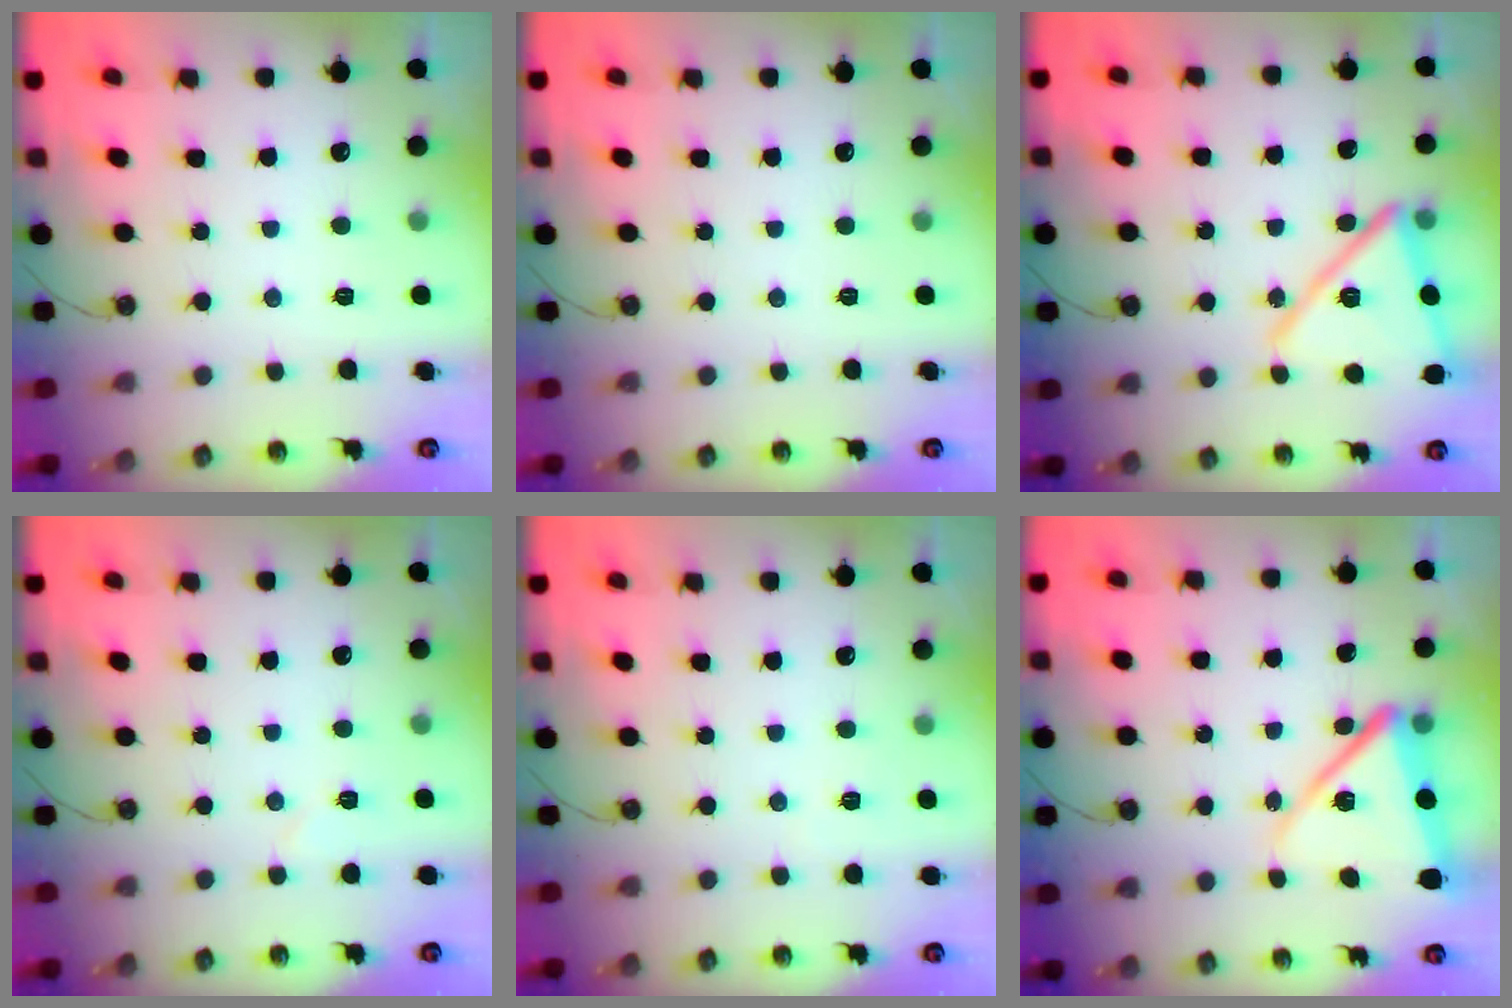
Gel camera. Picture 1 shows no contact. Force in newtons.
{"total": 0.0}
{"total": 17.9, "press": 17.9, "slide": 1.4}
{"total": 4.0, "press": 3.9, "slide": 0.8}
{"total": 1.4, "press": 1.4, "slide": 0.5}
{"total": 13.9, "press": 13.8, "slide": 1.6}